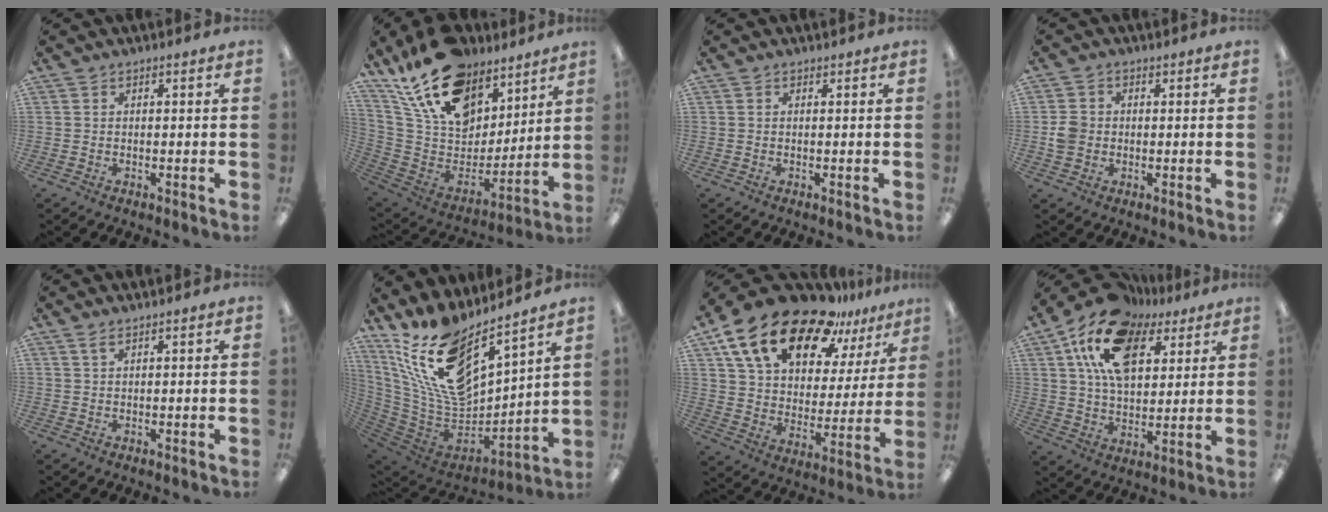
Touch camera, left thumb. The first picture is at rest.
{"total": 20.8, "force": [14.6, 11.6, 9.3], "torque": [-0.180, -0.088, 0.269]}
{"total": 0.0}
{"total": 4.4, "force": [-0.2, 4.1, 1.6], "torque": [-0.022, 0.008, -0.003]}
{"total": 1.4, "force": [1.0, 0.1, 1.0], "torque": [-0.022, 0.002, 0.017]}
{"total": 19.2, "force": [11.4, 8.7, 12.7], "torque": [-0.253, -0.079, 0.203]}
{"total": 21.4, "force": [15.5, 9.4, 11.3], "torque": [-0.206, -0.101, 0.275]}
{"total": 18.6, "force": [10.0, 10.8, 11.3], "torque": [-0.203, -0.026, 0.180]}